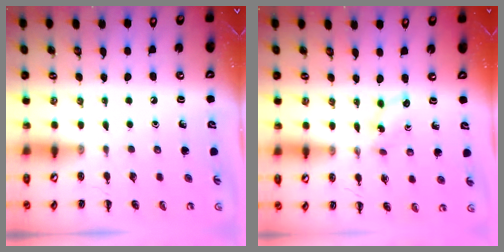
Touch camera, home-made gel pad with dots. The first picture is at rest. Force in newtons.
{"total": 3.6, "press": 3.4, "slide": 1.1}